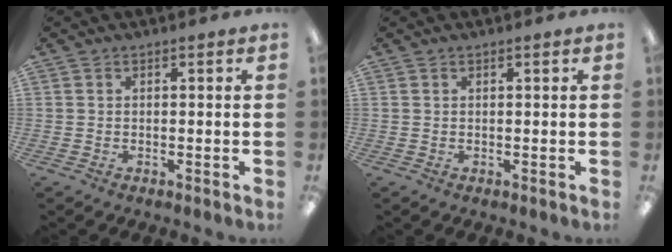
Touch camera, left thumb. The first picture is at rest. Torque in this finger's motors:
{"motor_torque": [-0.03, 0.02, -0.27, 0.12, -0.01]}